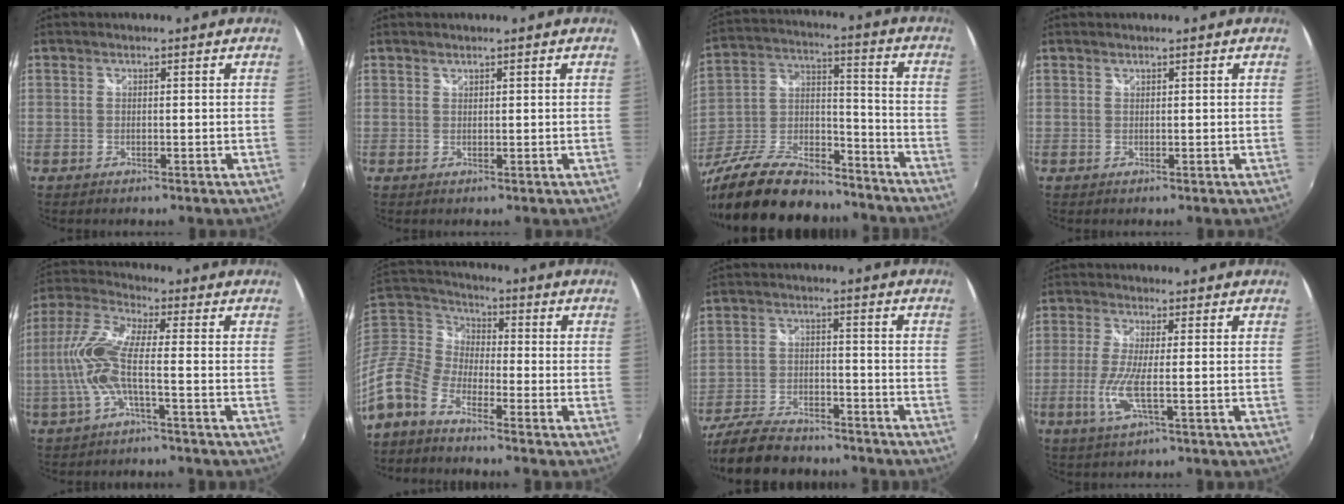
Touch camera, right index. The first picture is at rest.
{"total": 0.5, "force": [0.5, 0.1, 0.1], "torque": [0.001, 0.001, 0.010]}
{"total": 26.9, "force": [-20.6, 10.6, 13.8], "torque": [-0.287, 0.000, -0.326]}
{"total": 0.0}
{"total": 10.0, "force": [-2.0, 1.7, 9.7], "torque": [-0.214, 0.002, -0.039]}
{"total": 12.4, "force": [-7.4, 6.5, 7.5], "torque": [-0.159, 0.005, -0.168]}
{"total": 14.4, "force": [-11.7, 5.8, 6.1], "torque": [-0.155, -0.019, -0.193]}
{"total": 6.2, "force": [-1.4, 0.3, 6.1], "torque": [-0.137, -0.011, -0.031]}